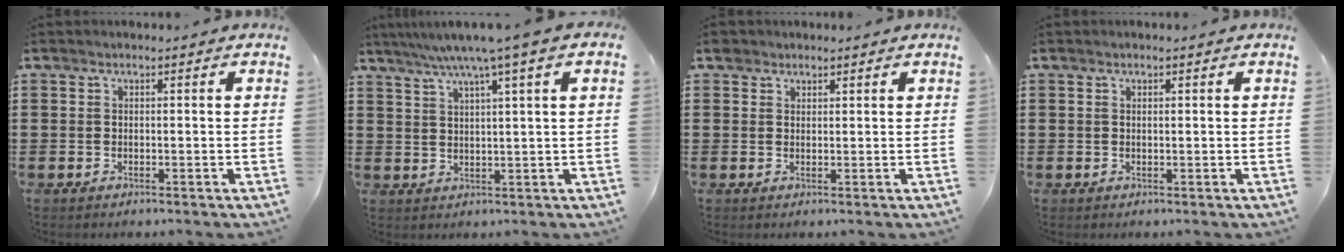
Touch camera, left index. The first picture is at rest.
{"total": 5.3, "force": [3.3, -0.1, 4.2], "torque": [-0.088, -0.007, 0.052]}
{"total": 1.6, "force": [1.3, 0.9, 0.3], "torque": [-0.010, 0.005, 0.025]}
{"total": 0.6, "force": [0.3, 0.0, 0.5], "torque": [-0.010, -0.001, 0.007]}